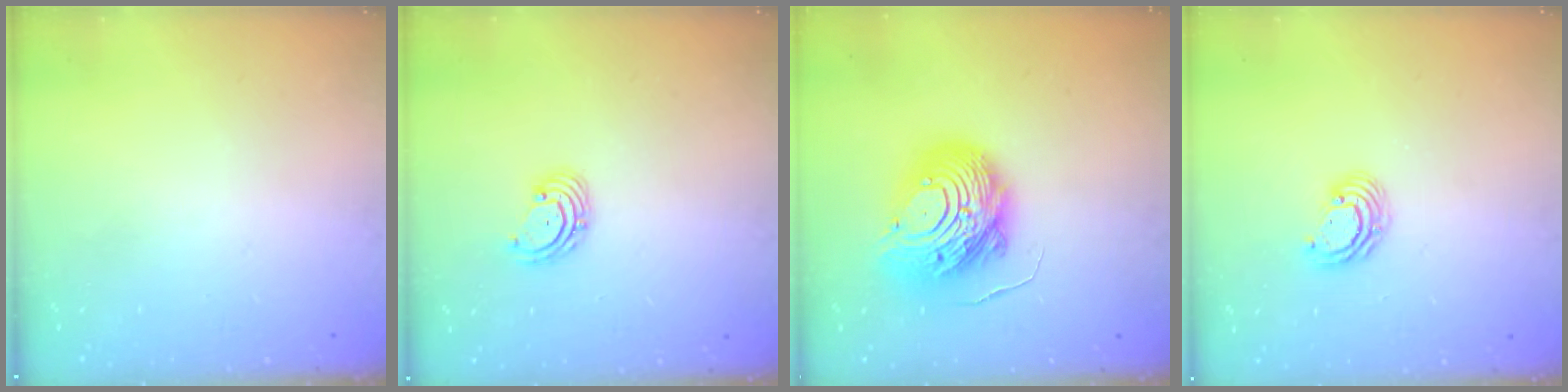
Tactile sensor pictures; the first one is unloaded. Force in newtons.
{"total": 3.3, "press": 3.2, "slide": 0.5}
{"total": 15.4, "press": 15.3, "slide": 1.4}
{"total": 4.9, "press": 4.8, "slide": 0.2}